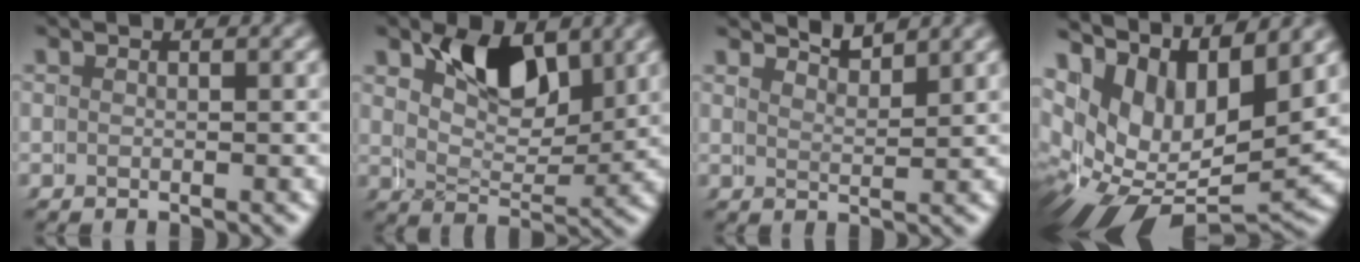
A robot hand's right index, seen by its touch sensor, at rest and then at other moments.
{"total": 5.9, "force": [4.0, 3.0, 3.0], "torque": [-0.061, -0.014, 0.073]}
{"total": 2.8, "force": [2.6, -0.8, 0.1], "torque": [-0.007, -0.004, 0.045]}
{"total": 10.4, "force": [-0.9, 7.6, 6.9], "torque": [-0.168, -0.059, 0.012]}